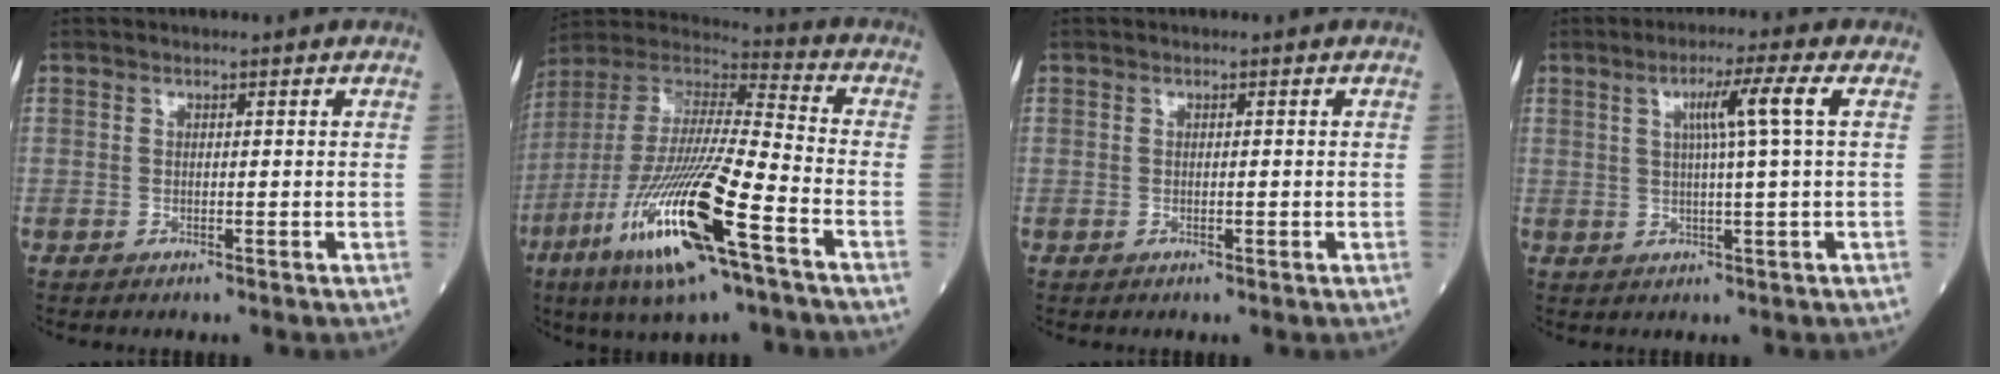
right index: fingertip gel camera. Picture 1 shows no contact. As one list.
[{"total": 22.2, "force": [-10.2, 2.2, 19.6], "torque": [-0.422, -0.050, -0.193]}, {"total": 0.0}, {"total": 5.7, "force": [1.5, -1.3, 5.3], "torque": [-0.095, 0.007, 0.028]}]